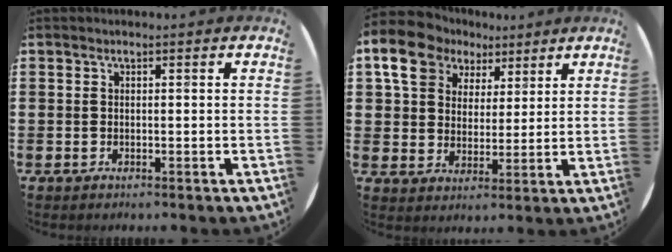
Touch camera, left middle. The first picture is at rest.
{"total": 8.8, "force": [5.9, 6.2, 2.3], "torque": [-0.069, -0.004, 0.107]}